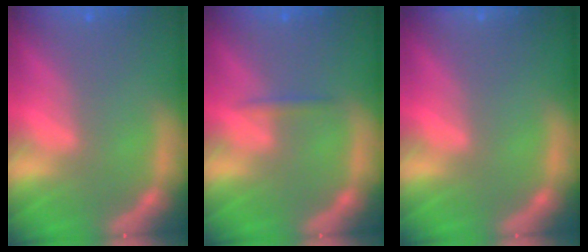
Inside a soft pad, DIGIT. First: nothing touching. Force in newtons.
{"total": 0.9}
{"total": 0.9}